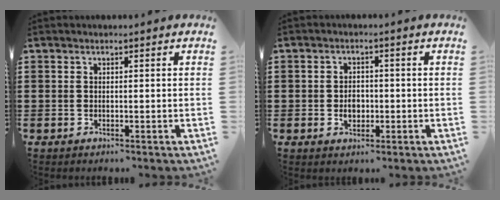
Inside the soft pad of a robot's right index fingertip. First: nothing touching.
{"total": 2.7, "force": [-0.5, 2.0, 1.8], "torque": [-0.029, 0.002, -0.013]}